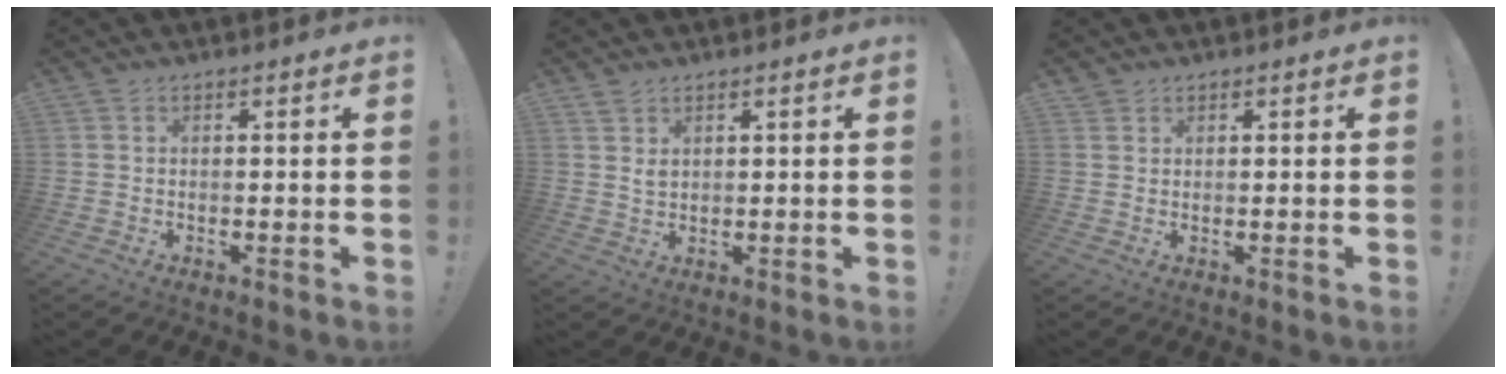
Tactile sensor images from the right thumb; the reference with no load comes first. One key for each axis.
{"total": 2.1, "fx": 1.5, "fy": 0.8, "fz": 1.1, "tx": -0.010, "ty": -0.010, "tz": 0.026}
{"total": 1.1, "fx": 0.9, "fy": 0.5, "fz": 0.1, "tx": -0.001, "ty": -0.004, "tz": 0.018}